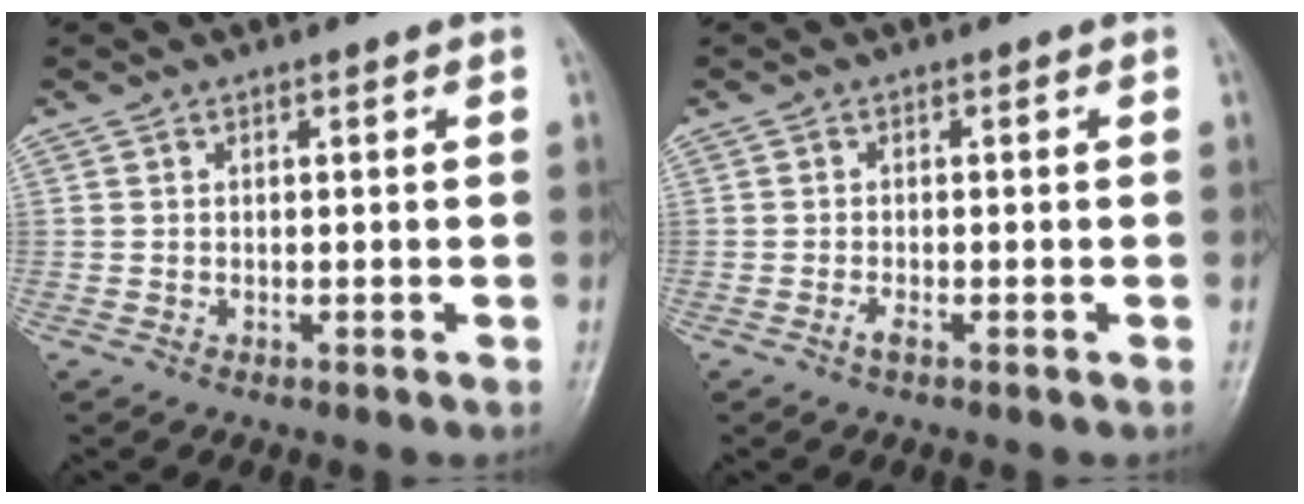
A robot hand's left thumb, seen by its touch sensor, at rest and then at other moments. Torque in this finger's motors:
{"motor_torque": [-0.02, 0.01, -0.03, 0.04, 0.00]}